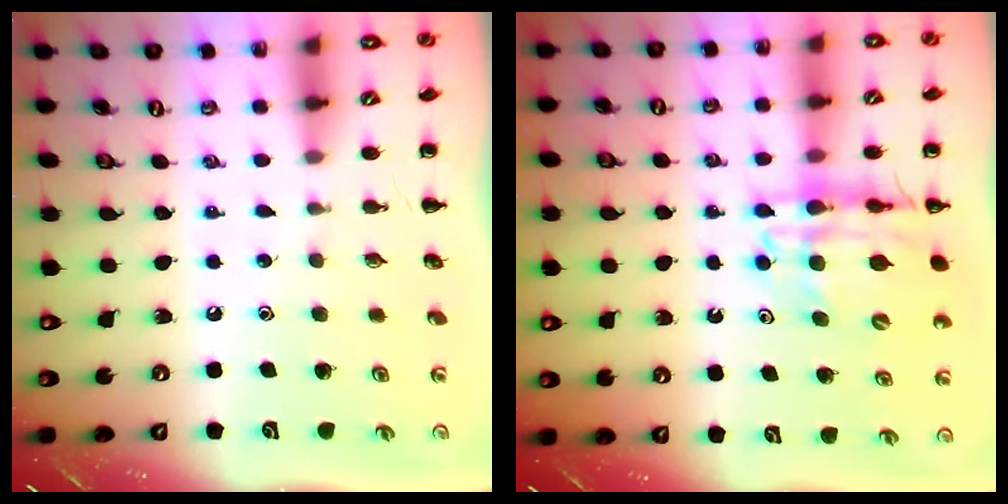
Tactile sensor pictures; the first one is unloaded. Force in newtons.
{"total": 13.7, "press": 13.2, "slide": 3.6}